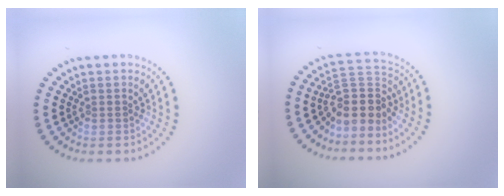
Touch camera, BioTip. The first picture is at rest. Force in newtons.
{"total": 3.9, "press": 2.9, "slide": 2.6}